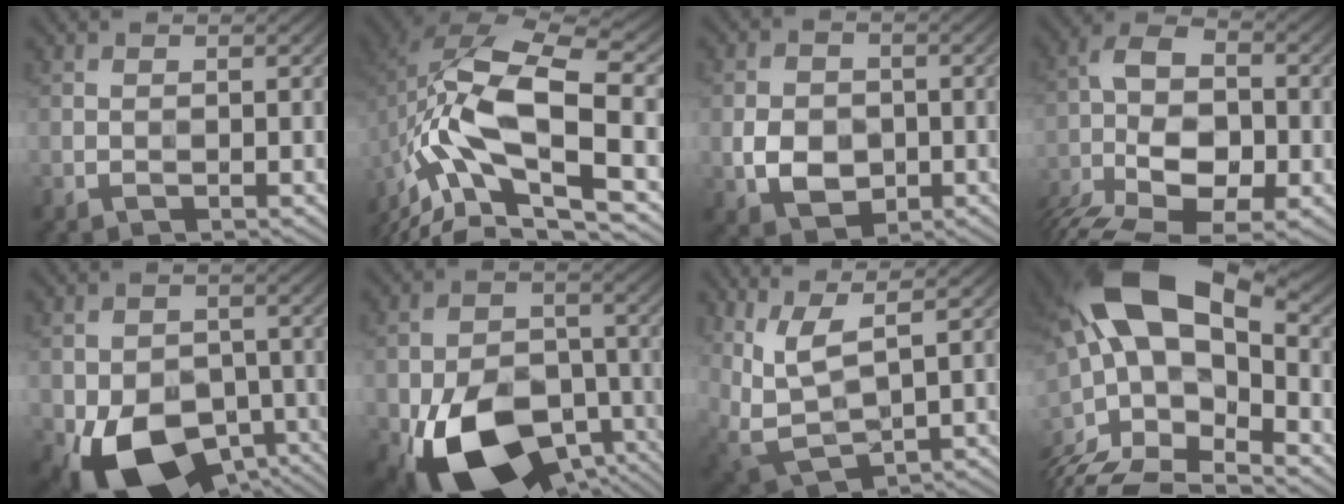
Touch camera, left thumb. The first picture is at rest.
{"total": 15.5, "force": [-5.5, 6.5, 13.0], "torque": [-0.266, -0.007, -0.109]}
{"total": 4.9, "force": [-0.9, 3.9, 2.7], "torque": [-0.058, -0.006, -0.016]}
{"total": 13.0, "force": [-6.5, 7.1, 8.7], "torque": [-0.187, -0.008, -0.126]}
{"total": 13.3, "force": [-6.1, 8.8, 8.0], "torque": [-0.140, -0.034, -0.097]}
{"total": 16.6, "force": [-7.6, 10.5, 10.5], "torque": [-0.194, -0.038, -0.121]}
{"total": 6.8, "force": [3.5, 2.7, 5.2], "torque": [-0.144, -0.005, 0.080]}
{"total": 18.8, "force": [-3.4, 9.8, 15.6], "torque": [-0.313, -0.014, -0.039]}